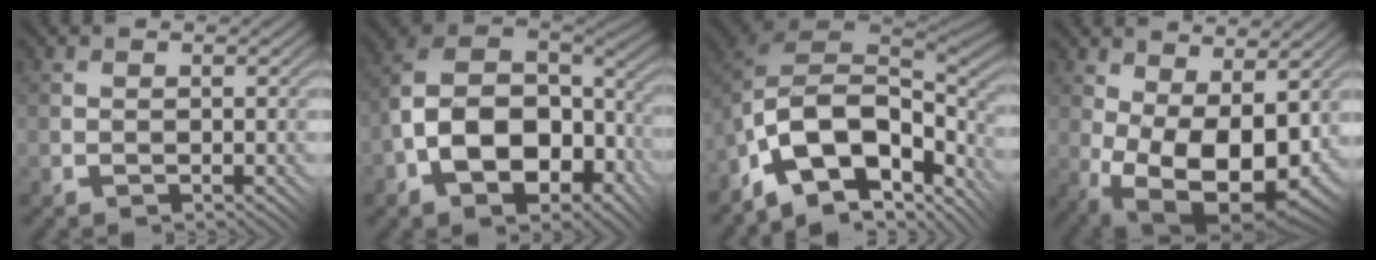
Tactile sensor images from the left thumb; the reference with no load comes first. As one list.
[{"total": 14.6, "force": [-3.9, 8.9, 10.8], "torque": [-0.212, -0.018, -0.061]}, {"total": 14.4, "force": [-7.4, 7.7, 9.6], "torque": [-0.199, -0.030, -0.118]}, {"total": 13.5, "force": [-0.8, 7.1, 11.5], "torque": [-0.187, -0.036, 0.013]}]